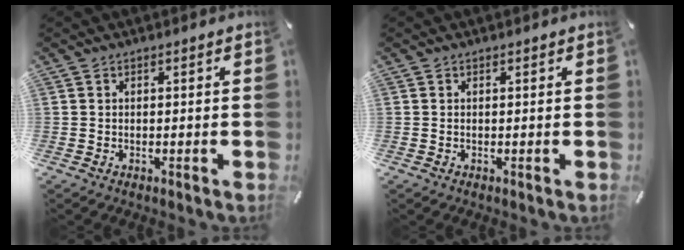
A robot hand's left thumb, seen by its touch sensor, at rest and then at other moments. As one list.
[{"total": 0.0}]